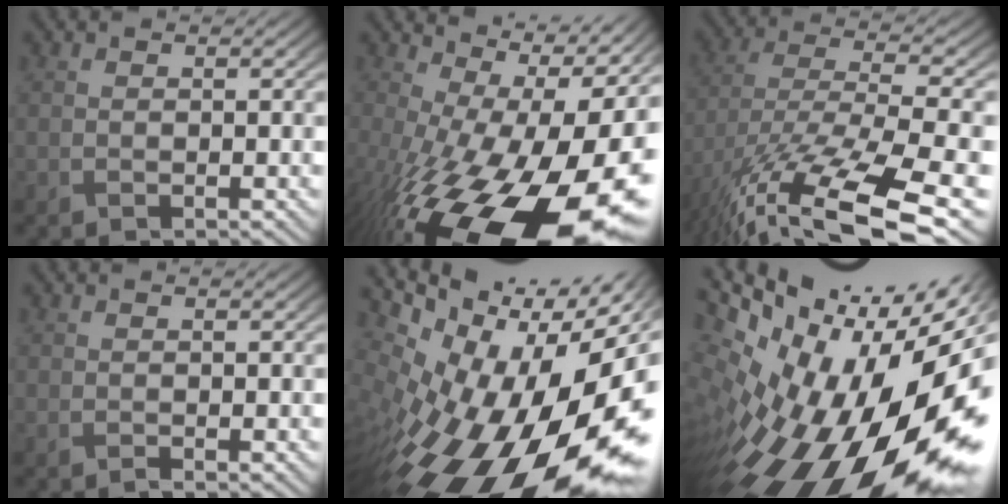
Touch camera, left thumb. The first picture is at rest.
{"total": 20.9, "force": [-5.6, 9.9, 17.5], "torque": [-0.290, -0.061, -0.069]}
{"total": 15.7, "force": [-9.5, 4.6, 11.6], "torque": [-0.261, -0.019, -0.144]}
{"total": 0.6, "force": [0.1, 0.2, 0.5], "torque": [-0.011, -0.001, 0.002]}
{"total": 22.1, "force": [-4.6, 12.1, 17.9], "torque": [-0.297, -0.070, -0.058]}
{"total": 21.3, "force": [-2.5, 8.8, 19.2], "torque": [-0.313, -0.081, -0.023]}